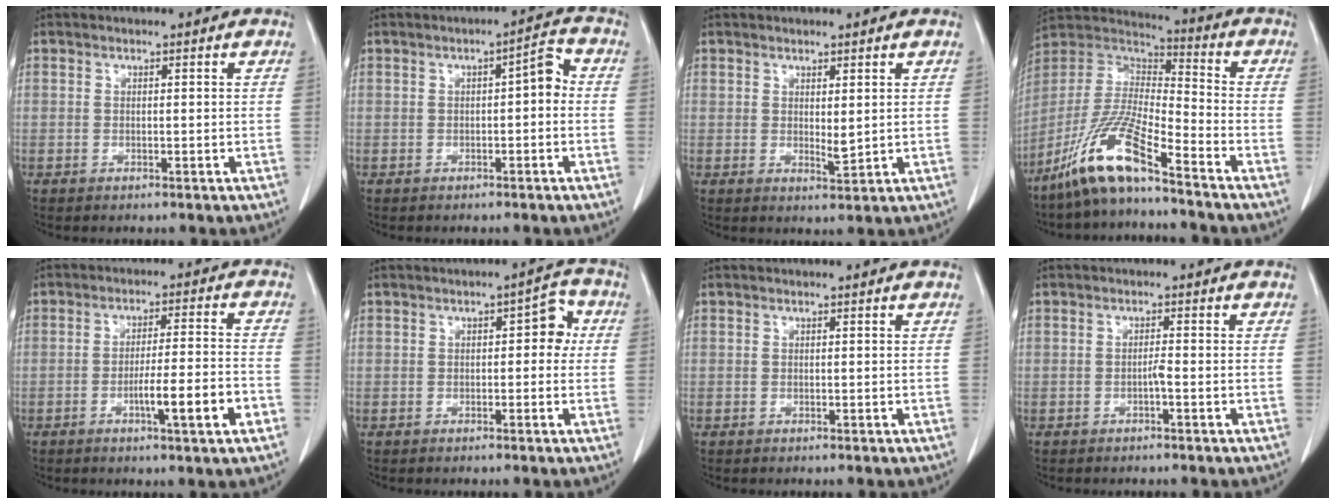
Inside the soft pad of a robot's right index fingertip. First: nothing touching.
{"total": 3.7, "force": [-0.2, 1.2, 3.5], "torque": [-0.047, 0.018, -0.006]}
{"total": 2.0, "force": [0.5, 0.6, 1.9], "torque": [-0.034, -0.010, 0.015]}
{"total": 13.3, "force": [-9.4, 1.2, 9.3], "torque": [-0.197, -0.008, -0.183]}
{"total": 8.5, "force": [-3.5, 0.0, 7.8], "torque": [-0.119, 0.000, -0.053]}
{"total": 4.2, "force": [0.4, 2.2, 3.6], "torque": [-0.036, 0.022, 0.000]}
{"total": 0.0}
{"total": 1.0, "force": [-0.6, -0.1, 0.9], "torque": [-0.015, 0.003, -0.010]}